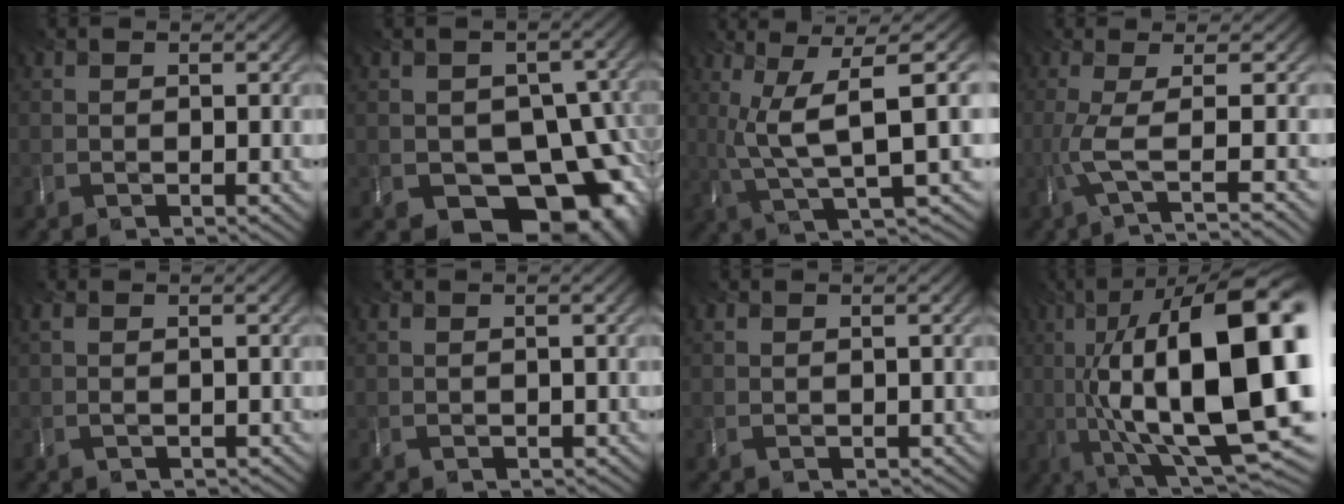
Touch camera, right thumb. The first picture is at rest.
{"total": 14.2, "force": [-5.9, 10.0, 8.1], "torque": [-0.095, -0.016, -0.064]}
{"total": 9.0, "force": [1.3, 1.6, 8.8], "torque": [-0.165, 0.022, 0.031]}
{"total": 4.4, "force": [-0.8, 0.8, 4.3], "torque": [-0.085, 0.001, -0.022]}
{"total": 0.0}
{"total": 0.5, "force": [0.2, 0.4, -0.3], "torque": [-0.001, 0.000, 0.010]}
{"total": 0.8, "force": [0.3, 0.2, -0.7], "torque": [0.003, -0.001, 0.009]}
{"total": 19.9, "force": [-0.2, 8.1, 18.1], "torque": [-0.293, 0.014, -0.005]}